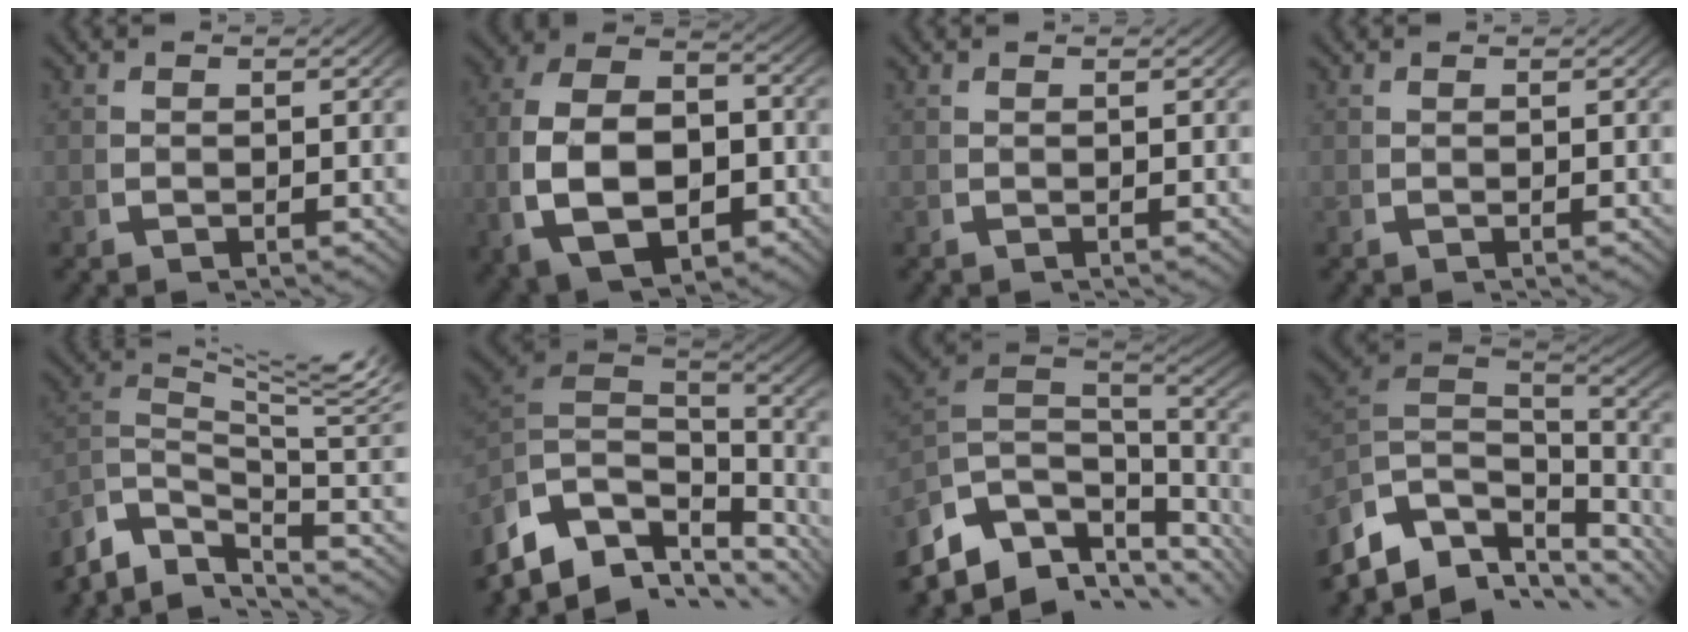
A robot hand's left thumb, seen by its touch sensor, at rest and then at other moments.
{"total": 12.8, "force": [-1.5, 8.5, 9.5], "torque": [-0.205, -0.049, 0.007]}
{"total": 0.6, "force": [0.1, -0.6, -0.1], "torque": [0.002, 0.003, 0.004]}
{"total": 0.0}
{"total": 7.5, "force": [0.5, 3.4, 6.7], "torque": [-0.120, -0.007, 0.003]}
{"total": 11.6, "force": [-2.5, 7.2, 8.7], "torque": [-0.186, -0.036, -0.005]}
{"total": 11.4, "force": [-3.4, 7.1, 8.3], "torque": [-0.201, -0.041, -0.021]}
{"total": 10.4, "force": [-2.6, 6.6, 7.7], "torque": [-0.183, -0.041, -0.009]}